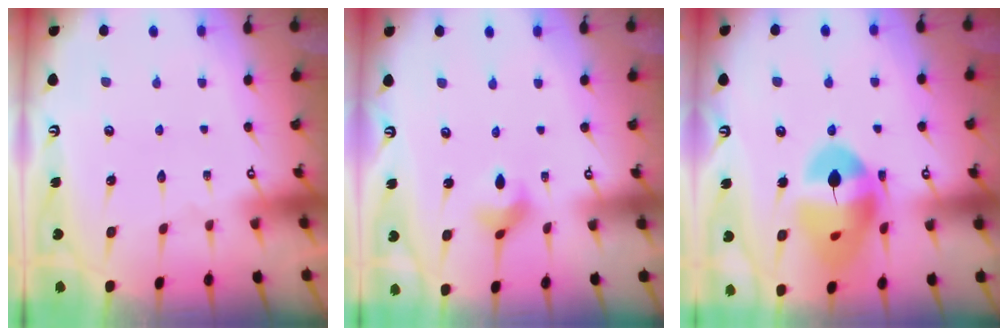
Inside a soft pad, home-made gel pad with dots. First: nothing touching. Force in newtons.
{"total": 3.5, "press": 3.4, "slide": 0.7}
{"total": 16.9, "press": 16.8, "slide": 2.0}